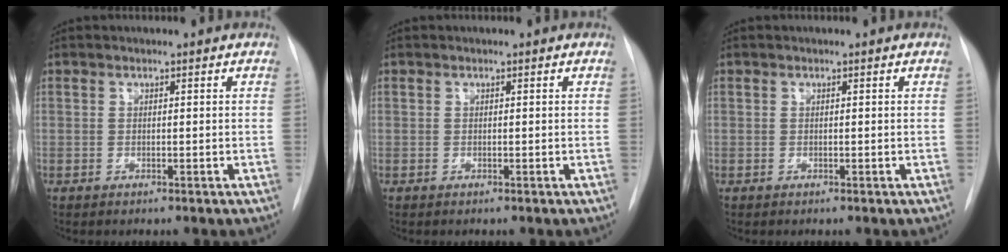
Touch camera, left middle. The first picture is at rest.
{"total": 0.0}
{"total": 0.0}